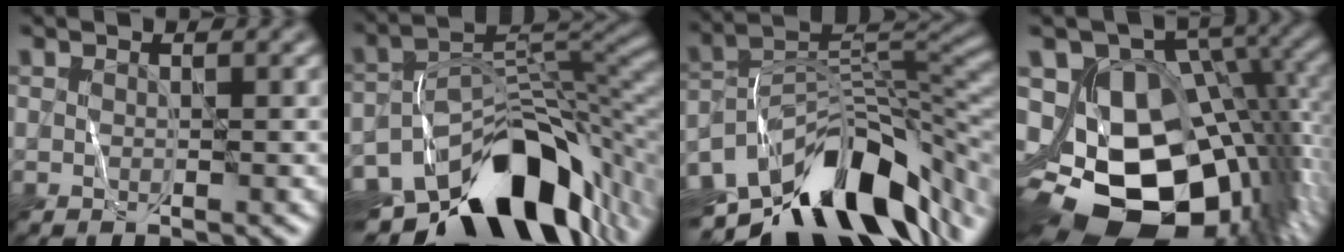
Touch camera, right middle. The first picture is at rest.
{"total": 14.1, "force": [-8.6, 7.0, 8.8], "torque": [-0.134, 0.006, -0.143]}
{"total": 13.1, "force": [-7.5, 6.3, 8.7], "torque": [-0.141, 0.017, -0.137]}
{"total": 15.8, "force": [-3.2, 11.3, 10.6], "torque": [-0.158, -0.015, -0.037]}